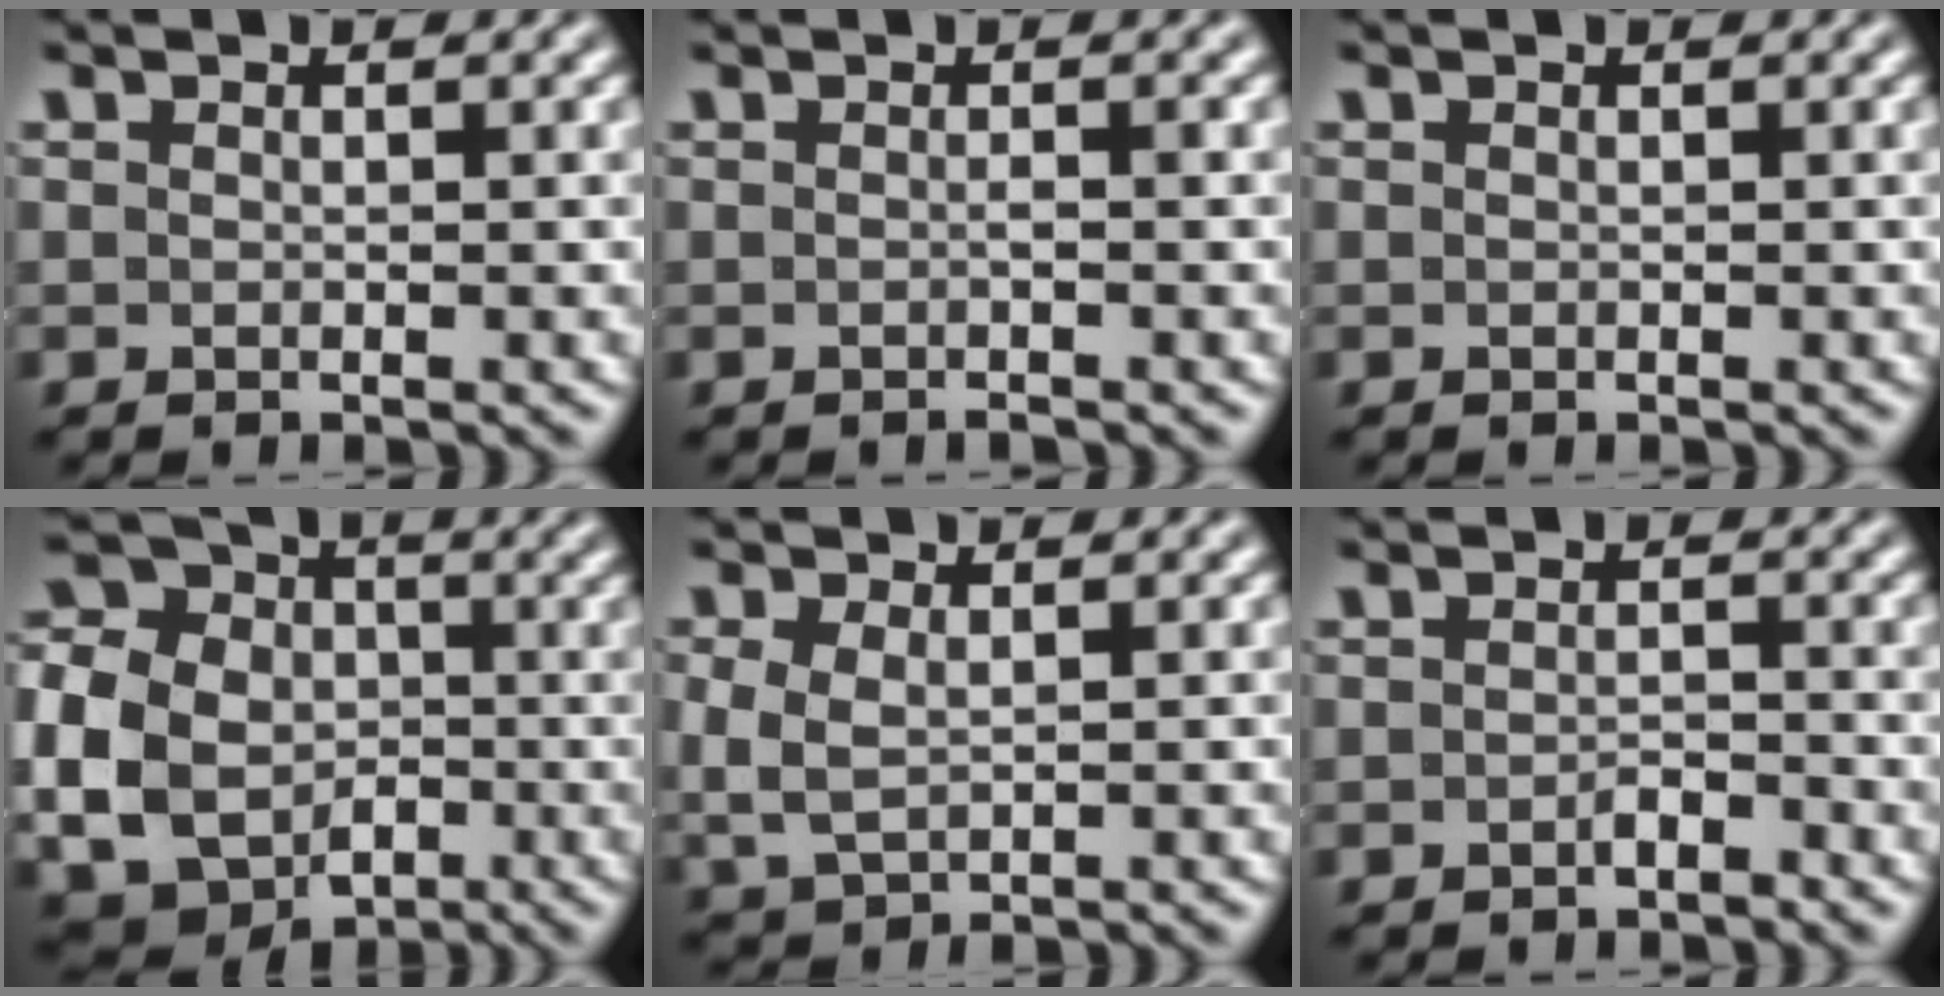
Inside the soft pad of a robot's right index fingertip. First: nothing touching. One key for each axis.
{"total": 0.9, "fx": -0.5, "fy": -0.2, "fz": 0.7, "tx": -0.008, "ty": 0.004, "tz": -0.011}
{"total": 0.0}
{"total": 13.8, "fx": -1.3, "fy": 11.9, "fz": 6.7, "tx": -0.146, "ty": -0.049, "tz": -0.017}
{"total": 3.2, "fx": 0.1, "fy": 2.3, "fz": 2.2, "tx": -0.056, "ty": -0.012, "tz": 0.017}
{"total": 1.1, "fx": -1.0, "fy": 0.0, "fz": 0.4, "tx": 0.000, "ty": -0.001, "tz": -0.018}